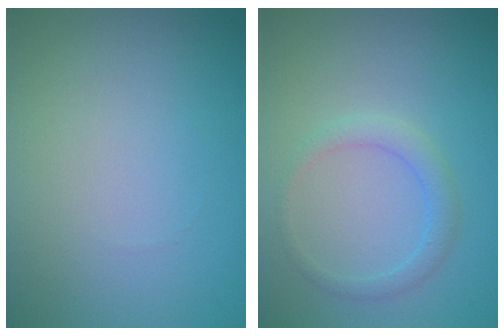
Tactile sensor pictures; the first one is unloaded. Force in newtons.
{"total": 1.8, "press": 1.8, "slide": 0.0}